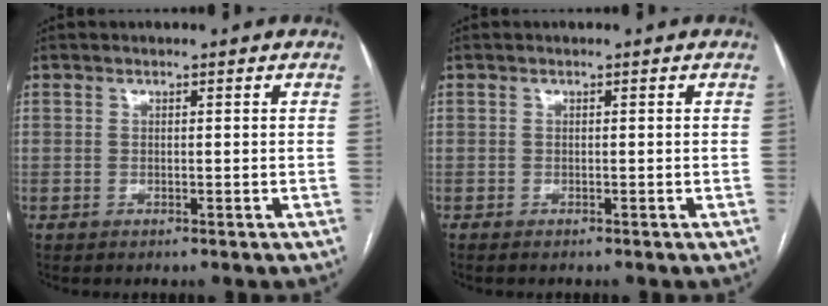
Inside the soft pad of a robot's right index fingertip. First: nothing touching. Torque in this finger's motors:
{"motor_torque": [-0.03, -0.20, -0.08, 0.01]}